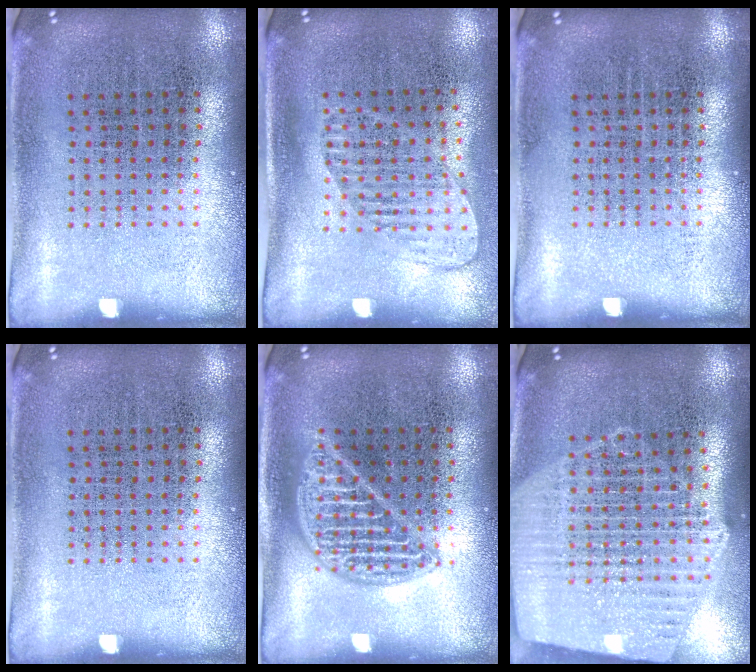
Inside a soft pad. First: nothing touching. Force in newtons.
{"total": 1.4, "press": 1.2, "slide": 0.8}
{"total": 0.0}
{"total": 0.0}
{"total": 2.1, "press": 2.1, "slide": 0.2}
{"total": 2.4, "press": 2.1, "slide": 1.2}